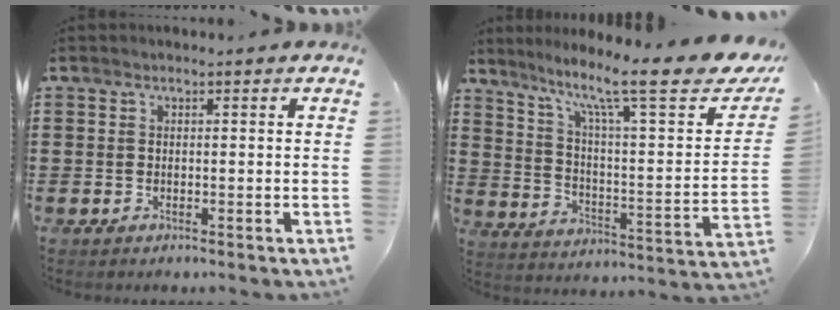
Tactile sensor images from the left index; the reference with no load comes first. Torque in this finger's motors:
{"motor_torque": [2.14, 0.00, 0.77, 0.21]}